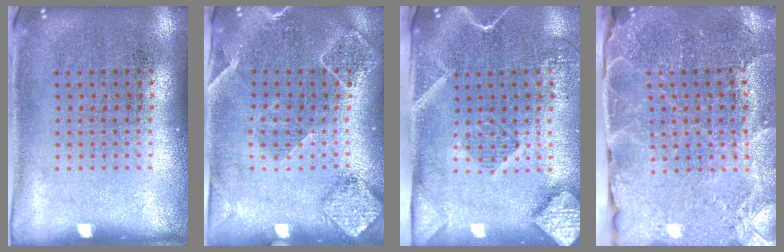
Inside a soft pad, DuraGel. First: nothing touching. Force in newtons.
{"total": 1.8, "press": 1.7, "slide": 0.5}
{"total": 2.7, "press": 2.0, "slide": 1.8}
{"total": 3.1, "press": 3.1, "slide": 0.4}